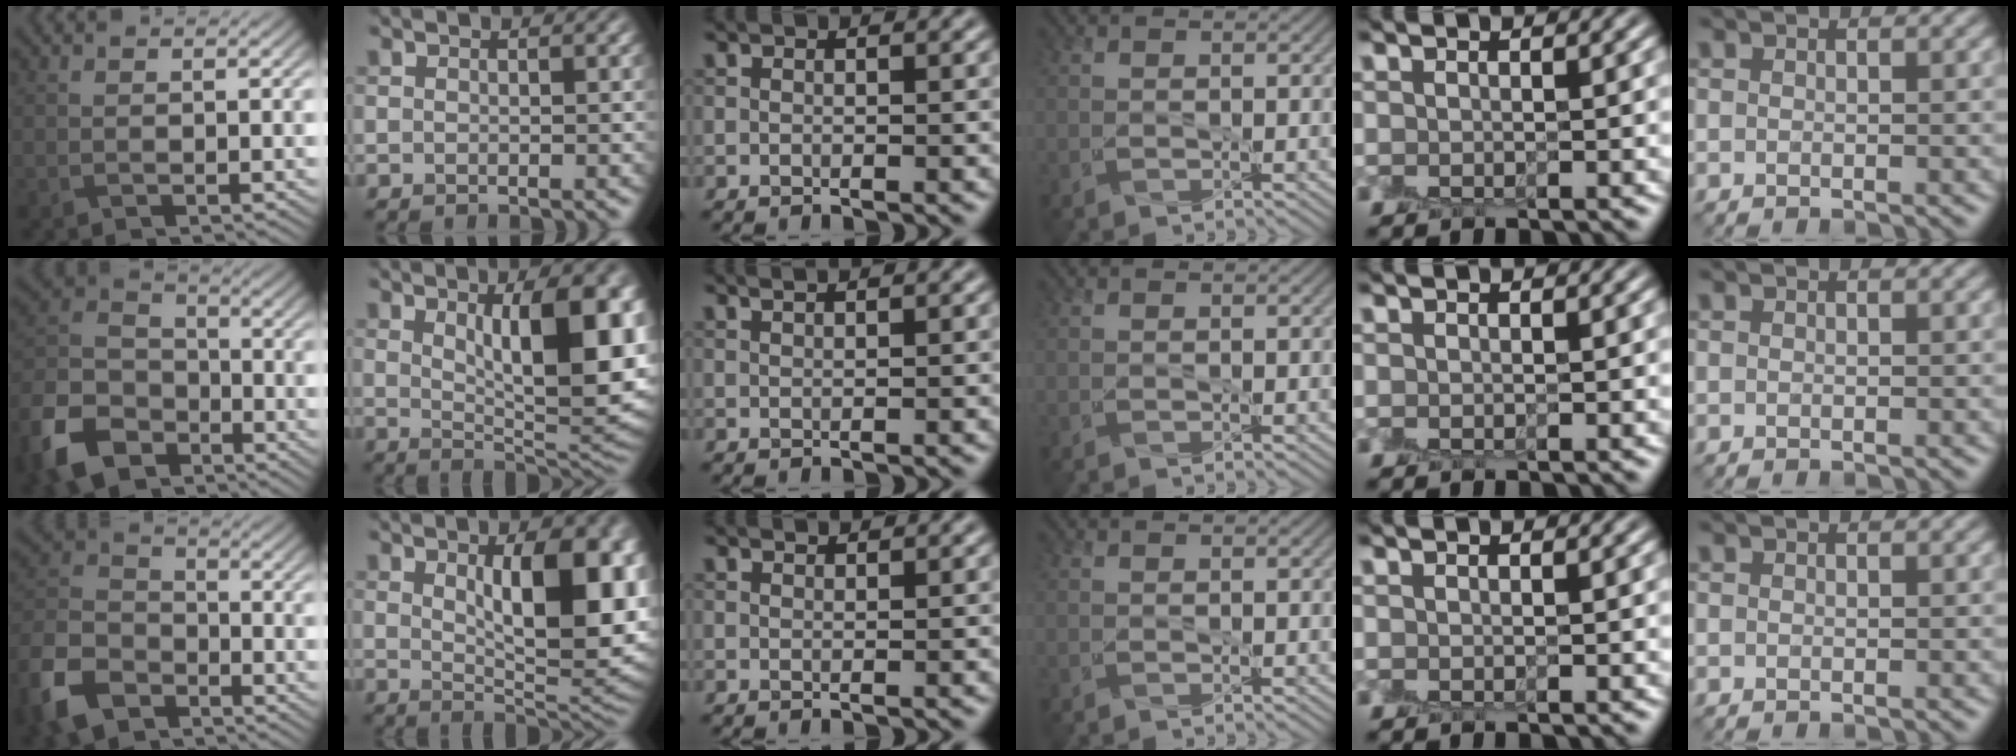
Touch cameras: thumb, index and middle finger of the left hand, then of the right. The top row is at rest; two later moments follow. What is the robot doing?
{"motion": "peel", "object": "postage stamp"}